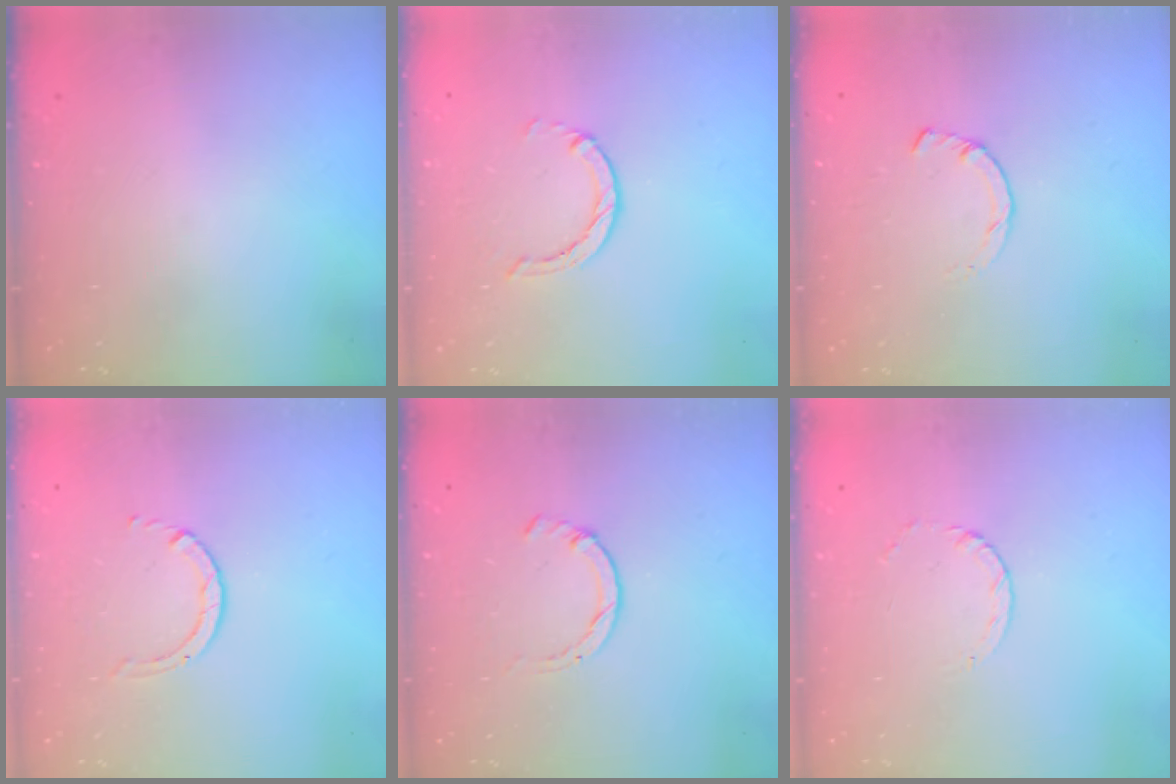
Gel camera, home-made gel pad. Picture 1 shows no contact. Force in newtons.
{"total": 1.2, "press": 1.2, "slide": 0.2}
{"total": 2.3, "press": 2.3, "slide": 0.1}
{"total": 1.4, "press": 1.4, "slide": 0.1}
{"total": 1.7, "press": 1.7, "slide": 0.3}
{"total": 2.4, "press": 2.4, "slide": 0.3}